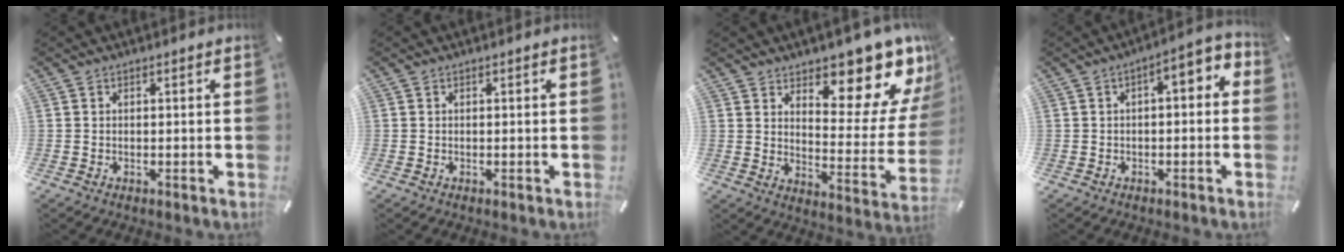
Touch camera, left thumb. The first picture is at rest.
{"total": 0.0}
{"total": 13.8, "force": [11.2, 4.9, 6.3], "torque": [-0.062, -0.116, 0.182]}
{"total": 5.0, "force": [-0.2, 2.4, 4.4], "torque": [-0.060, -0.004, -0.013]}